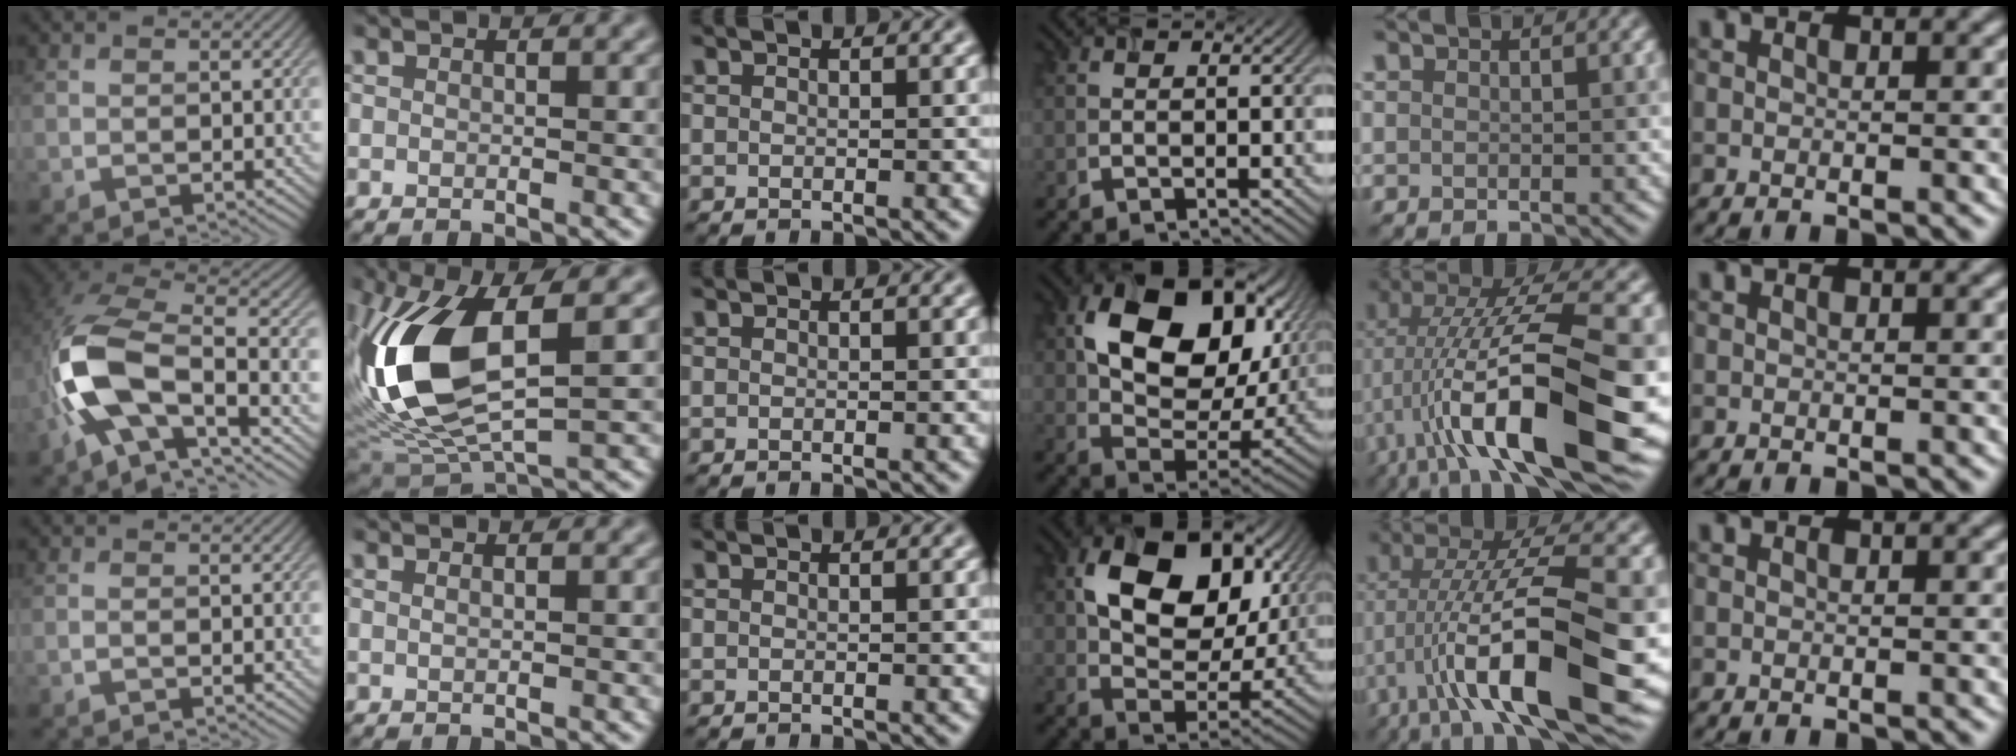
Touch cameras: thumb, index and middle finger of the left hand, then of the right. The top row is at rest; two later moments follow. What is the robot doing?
{"motion": "extract", "object": "airpods case & airpods"}